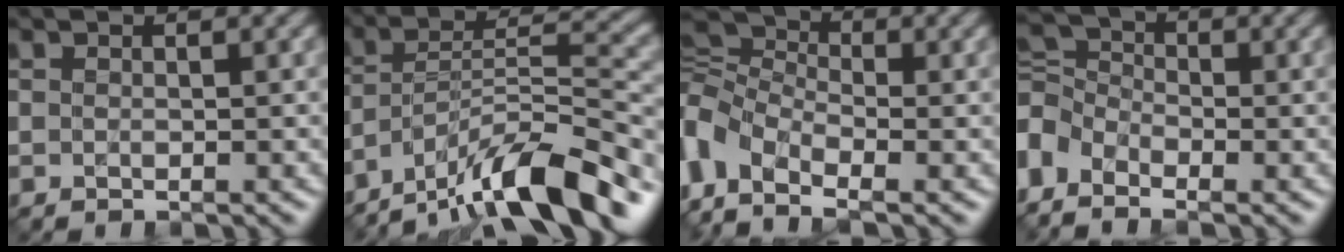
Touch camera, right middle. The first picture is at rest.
{"total": 11.1, "force": [-8.5, 2.5, 6.7], "torque": [-0.102, 0.020, -0.157]}
{"total": 7.5, "force": [-3.2, 4.7, 4.9], "torque": [-0.113, 0.007, -0.090]}
{"total": 4.7, "force": [-2.5, 3.2, 2.5], "torque": [-0.052, 0.011, -0.070]}